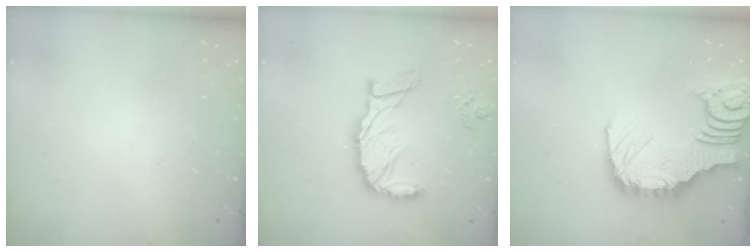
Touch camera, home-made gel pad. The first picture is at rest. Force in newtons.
{"total": 14.7, "press": 14.5, "slide": 2.3}
{"total": 13.5, "press": 13.5, "slide": 1.4}